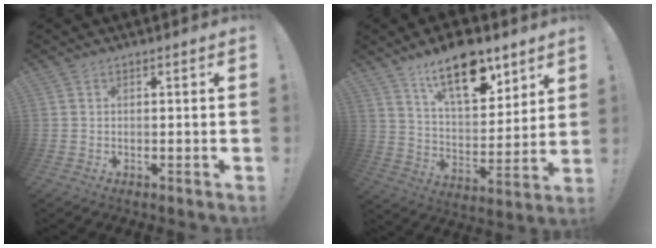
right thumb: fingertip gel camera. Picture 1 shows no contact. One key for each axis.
{"total": 17.7, "fx": 11.7, "fy": 8.1, "fz": 10.6, "tx": -0.158, "ty": -0.069, "tz": 0.202}